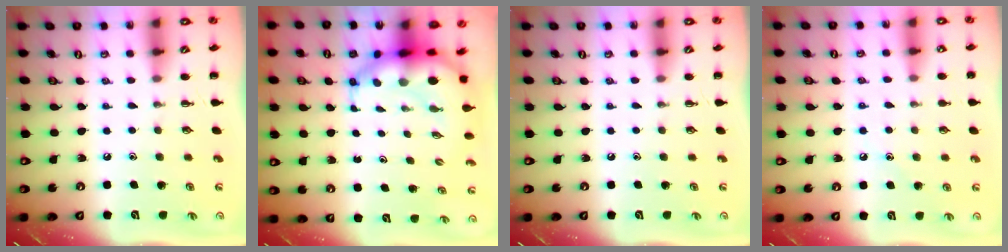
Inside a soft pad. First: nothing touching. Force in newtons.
{"total": 8.0, "press": 7.7, "slide": 2.3}
{"total": 0.0}
{"total": 6.6, "press": 6.4, "slide": 1.9}